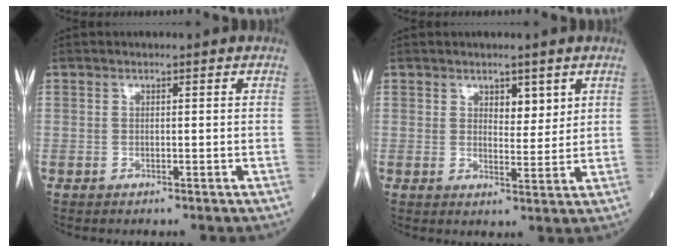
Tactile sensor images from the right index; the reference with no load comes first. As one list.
[{"total": 3.4, "force": [1.9, 1.6, 2.3], "torque": [-0.030, -0.004, 0.029]}]